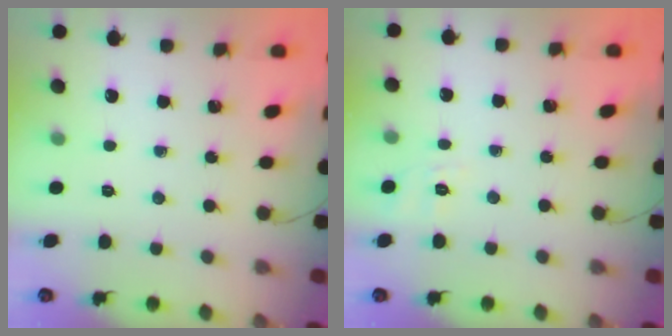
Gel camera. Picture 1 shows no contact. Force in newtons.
{"total": 1.9, "press": 0.6, "slide": 1.8}